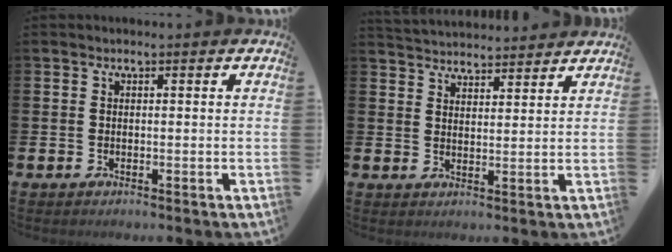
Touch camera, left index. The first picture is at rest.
{"total": 3.8, "force": [3.8, 0.5, -0.3], "torque": [-0.004, -0.024, 0.069]}